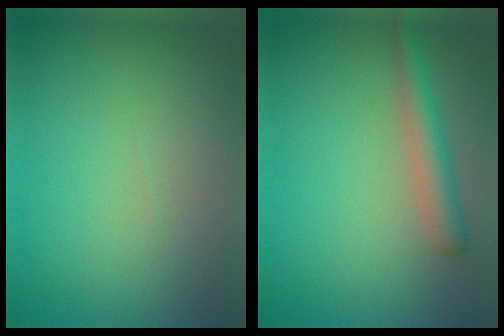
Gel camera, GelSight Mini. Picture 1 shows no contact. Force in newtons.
{"total": 2.8, "press": 2.8, "slide": 0.2}